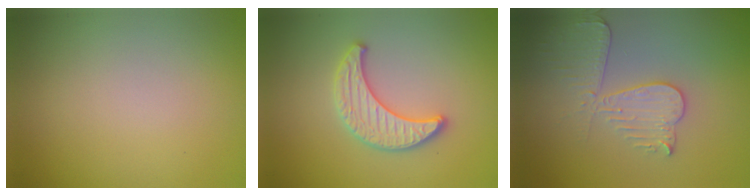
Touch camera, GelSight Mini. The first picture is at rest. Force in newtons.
{"total": 3.1, "press": 3.1, "slide": 0.3}
{"total": 3.4, "press": 3.3, "slide": 0.8}